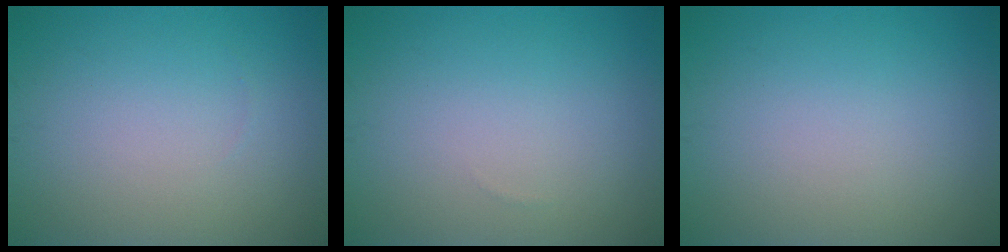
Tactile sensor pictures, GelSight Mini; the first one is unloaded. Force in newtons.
{"total": 0.0}
{"total": 0.0}